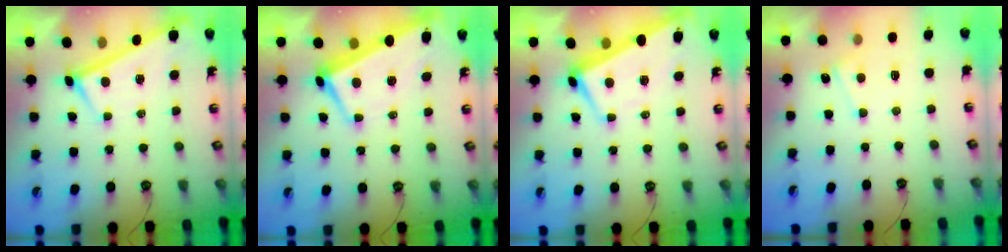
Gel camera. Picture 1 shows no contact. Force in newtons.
{"total": 1.7, "press": 1.1, "slide": 1.3}
{"total": 1.0, "press": 0.3, "slide": 1.0}
{"total": 1.6, "press": 1.6, "slide": 0.5}